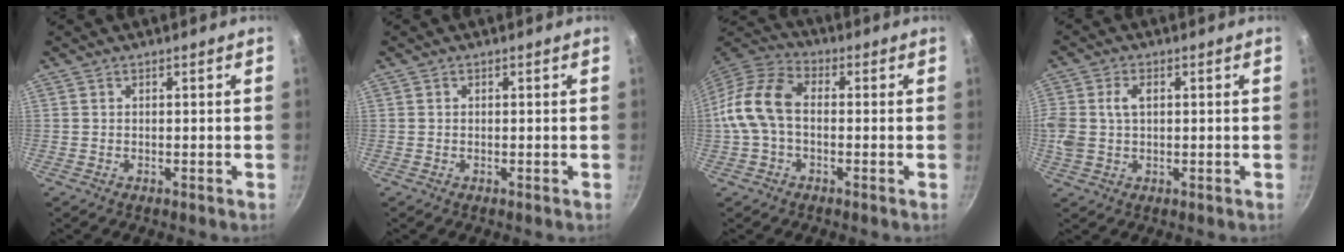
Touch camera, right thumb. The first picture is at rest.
{"total": 0.0}
{"total": 11.9, "force": [-0.6, 7.8, 9.1], "torque": [-0.167, 0.039, -0.030]}
{"total": 7.7, "force": [1.3, 5.3, 5.5], "torque": [-0.110, 0.012, 0.021]}